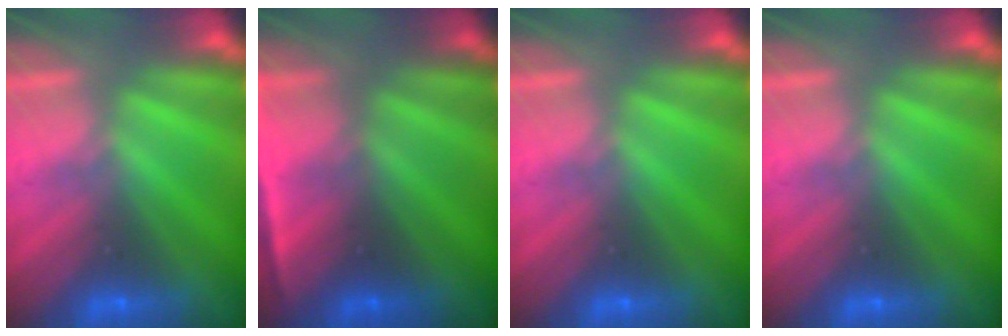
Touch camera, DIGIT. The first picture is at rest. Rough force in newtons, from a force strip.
{"total": 4.8}
{"total": 0.0}
{"total": 0.0}